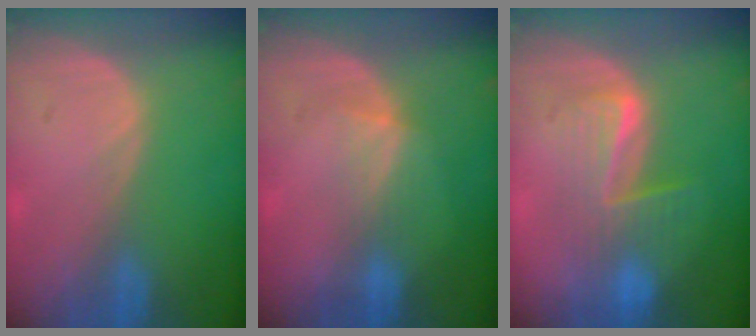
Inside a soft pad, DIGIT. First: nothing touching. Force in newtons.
{"total": 2.7, "press": 2.4, "slide": 1.2}
{"total": 6.5, "press": 6.3, "slide": 1.3}